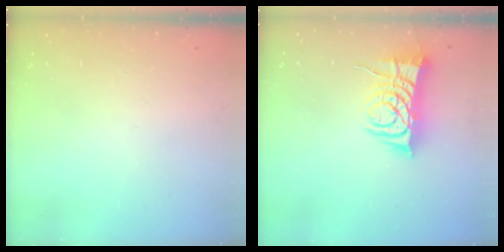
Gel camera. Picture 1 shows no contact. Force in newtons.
{"total": 9.2, "press": 9.1, "slide": 1.1}